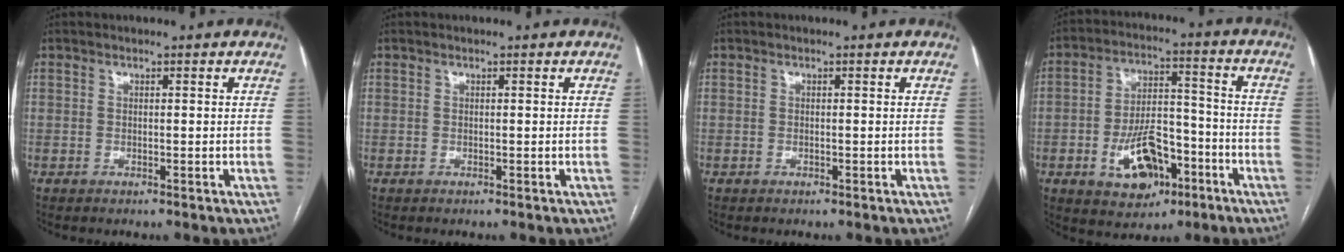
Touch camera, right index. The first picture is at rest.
{"total": 0.0}
{"total": 0.0}
{"total": 12.1, "force": [-5.1, 6.6, 8.7], "torque": [-0.153, 0.014, -0.075]}